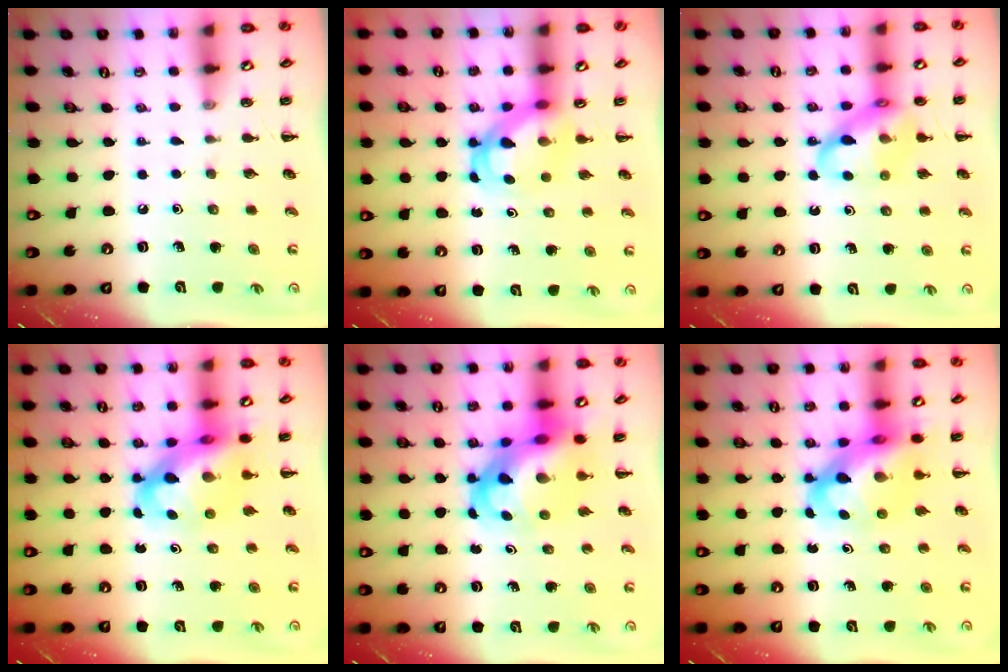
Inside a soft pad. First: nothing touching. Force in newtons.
{"total": 4.9, "press": 4.7, "slide": 1.2}
{"total": 16.0, "press": 15.7, "slide": 2.8}
{"total": 12.8, "press": 12.3, "slide": 3.4}
{"total": 11.8, "press": 11.4, "slide": 3.2}
{"total": 12.8, "press": 12.3, "slide": 3.4}